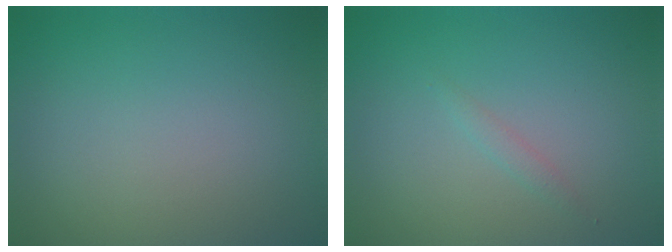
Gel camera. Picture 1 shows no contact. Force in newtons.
{"total": 0.7, "press": 0.7, "slide": 0.1}